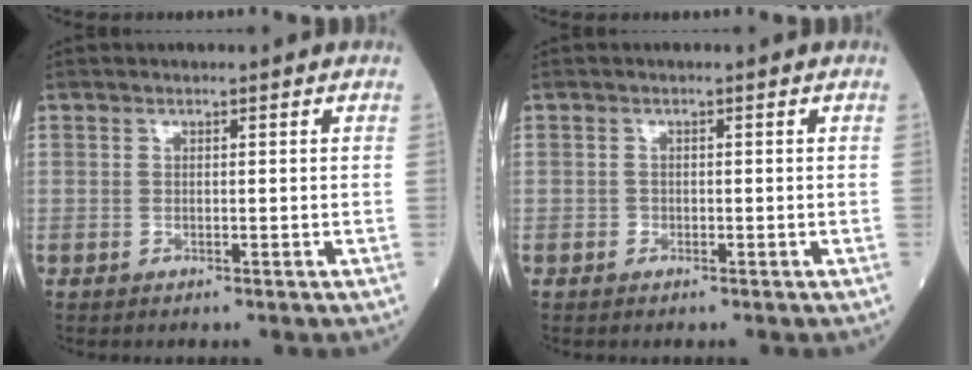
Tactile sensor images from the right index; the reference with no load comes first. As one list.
[{"total": 0.6, "force": [-0.4, 0.5, 0.1], "torque": [-0.001, 0.004, -0.009]}]